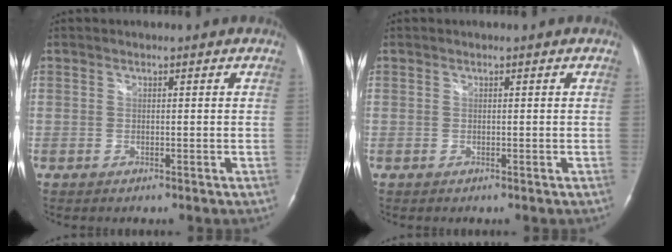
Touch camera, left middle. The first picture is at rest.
{"total": 0.0}